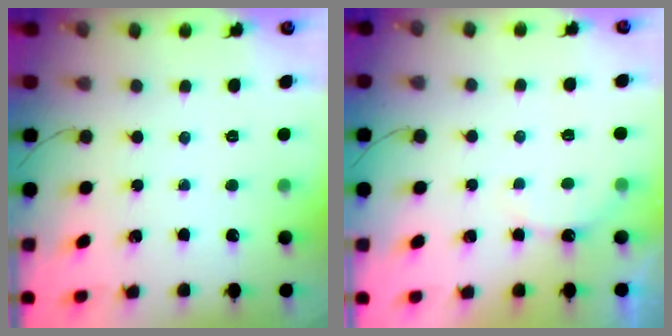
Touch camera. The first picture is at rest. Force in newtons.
{"total": 5.7, "press": 5.6, "slide": 1.1}